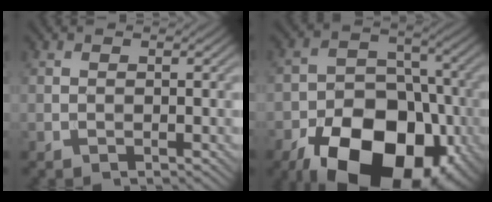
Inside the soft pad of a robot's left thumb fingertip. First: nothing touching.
{"total": 19.9, "force": [-10.2, 12.7, 11.5], "torque": [-0.169, -0.032, -0.157]}